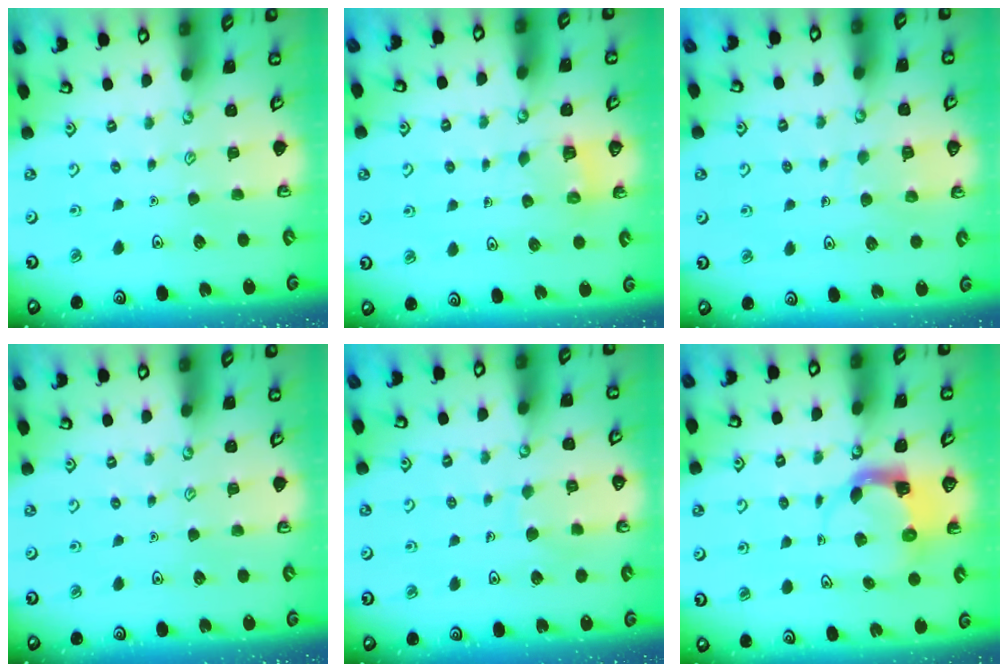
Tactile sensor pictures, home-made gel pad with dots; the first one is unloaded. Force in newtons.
{"total": 2.5, "press": 2.5, "slide": 0.1}
{"total": 6.4, "press": 6.4, "slide": 0.4}
{"total": 0.0}
{"total": 6.1, "press": 6.1, "slide": 0.3}
{"total": 4.0, "press": 3.9, "slide": 0.6}